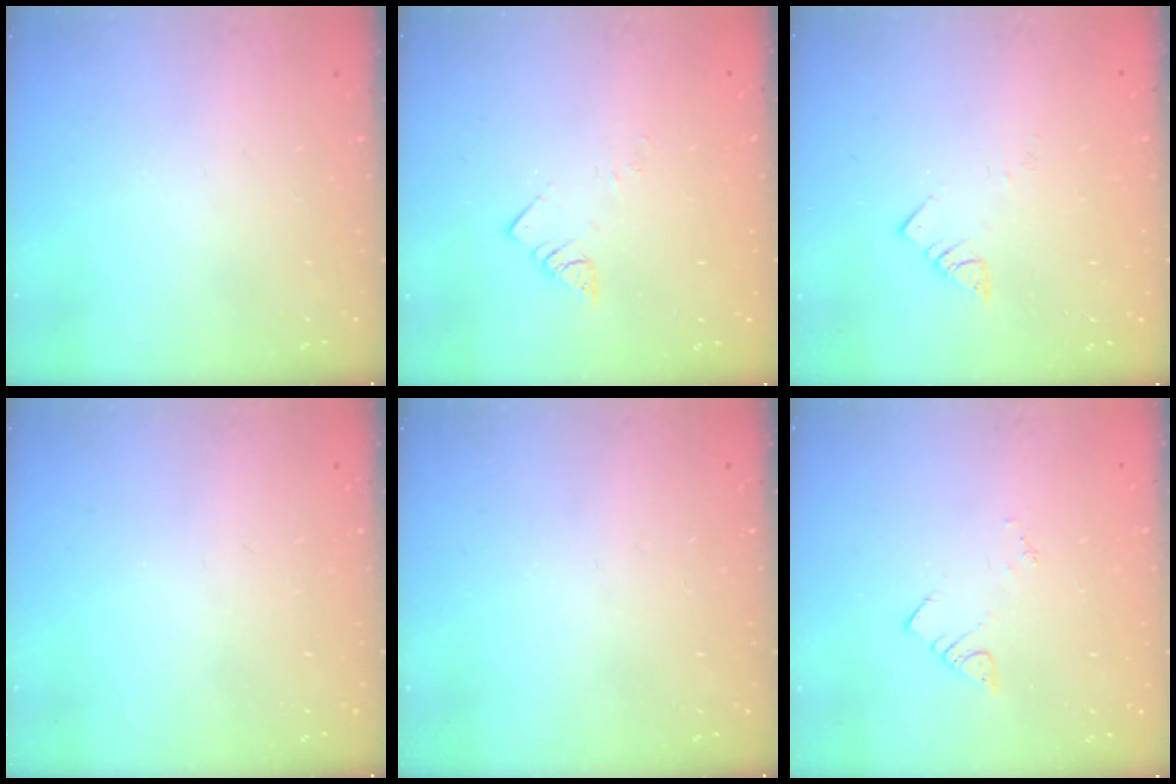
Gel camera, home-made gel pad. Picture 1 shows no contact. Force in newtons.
{"total": 2.9, "press": 2.9, "slide": 0.2}
{"total": 3.3, "press": 3.3, "slide": 0.3}
{"total": 0.0}
{"total": 0.0}
{"total": 2.1, "press": 2.0, "slide": 0.4}